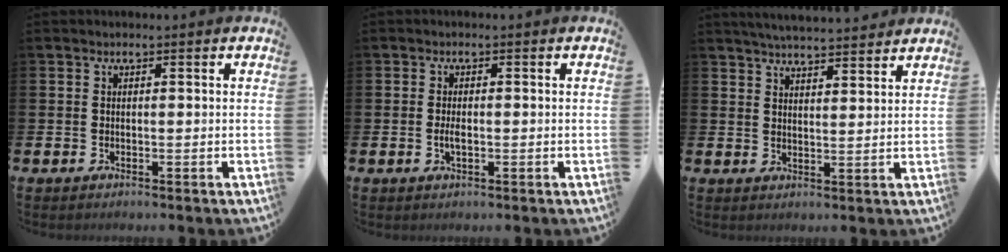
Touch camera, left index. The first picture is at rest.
{"total": 1.7, "force": [-0.2, 0.6, 1.6], "torque": [-0.024, -0.002, -0.006]}
{"total": 4.6, "force": [4.6, 0.1, 0.5], "torque": [-0.020, -0.023, 0.083]}